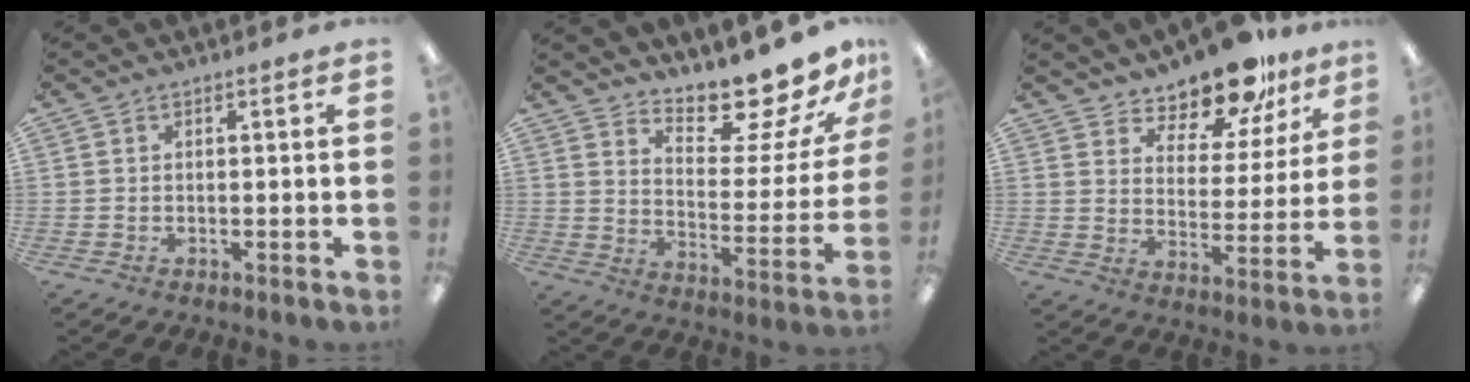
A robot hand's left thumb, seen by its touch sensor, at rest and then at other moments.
{"total": 15.1, "force": [13.7, 3.5, 5.3], "torque": [-0.078, -0.119, 0.233]}
{"total": 13.6, "force": [12.0, 4.7, 4.2], "torque": [-0.067, -0.092, 0.217]}